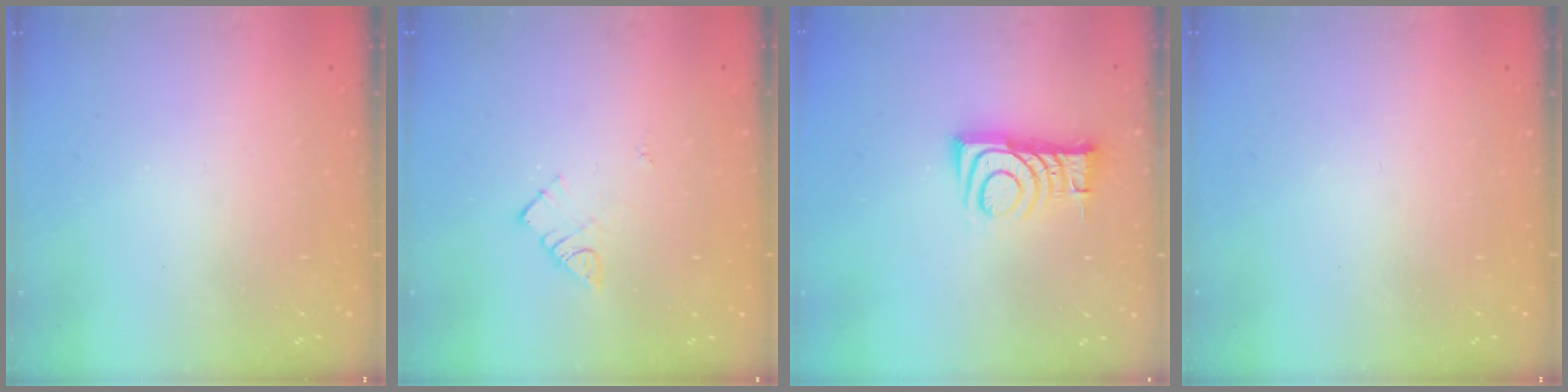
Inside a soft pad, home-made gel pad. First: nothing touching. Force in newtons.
{"total": 5.2, "press": 5.2, "slide": 0.2}
{"total": 10.1, "press": 10.1, "slide": 0.3}
{"total": 0.0}